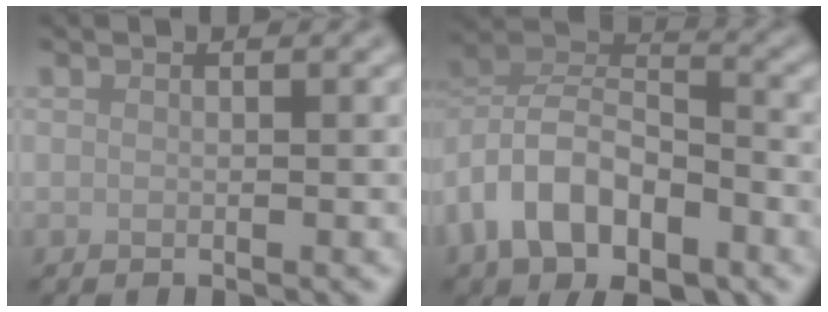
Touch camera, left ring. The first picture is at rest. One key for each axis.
{"total": 8.8, "fx": -4.2, "fy": 4.9, "fz": 5.9, "tx": -0.102, "ty": 0.009, "tz": -0.089}